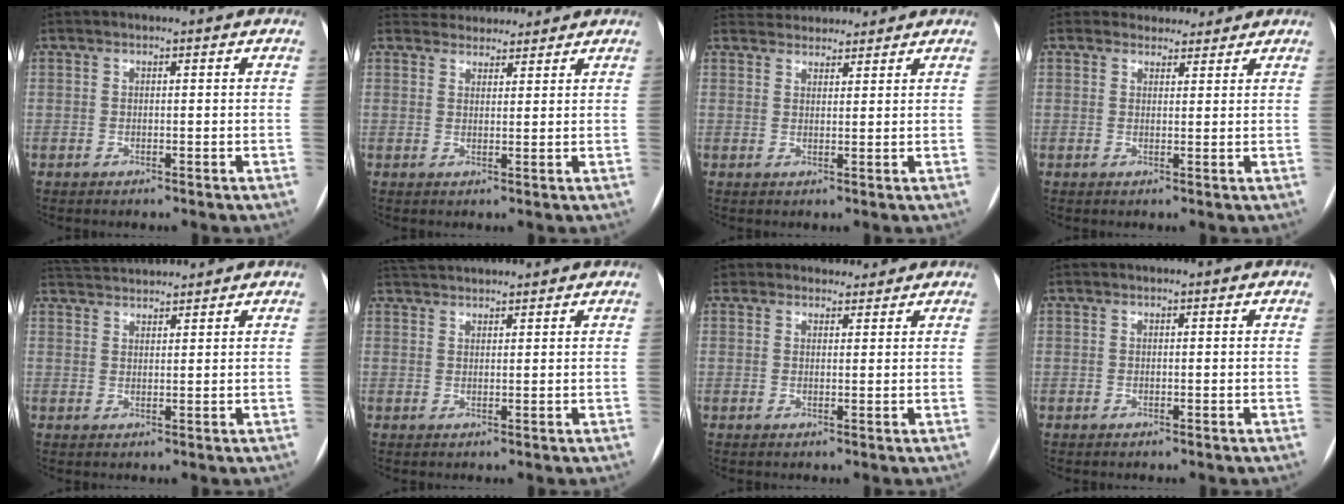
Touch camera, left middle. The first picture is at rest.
{"total": 5.9, "force": [5.6, 1.9, 0.5], "torque": [-0.002, 0.022, 0.078]}
{"total": 6.0, "force": [5.7, 1.8, 0.6], "torque": [-0.007, 0.029, 0.082]}
{"total": 4.7, "force": [4.3, 1.9, -0.1], "torque": [0.009, 0.009, 0.052]}
{"total": 6.2, "force": [6.1, 0.4, 1.2], "torque": [-0.029, 0.032, 0.104]}
{"total": 5.8, "force": [5.6, 0.7, 1.5], "torque": [-0.029, 0.040, 0.094]}
{"total": 2.7, "force": [2.4, 1.2, -0.4], "torque": [0.009, 0.005, 0.029]}
{"total": 0.0}